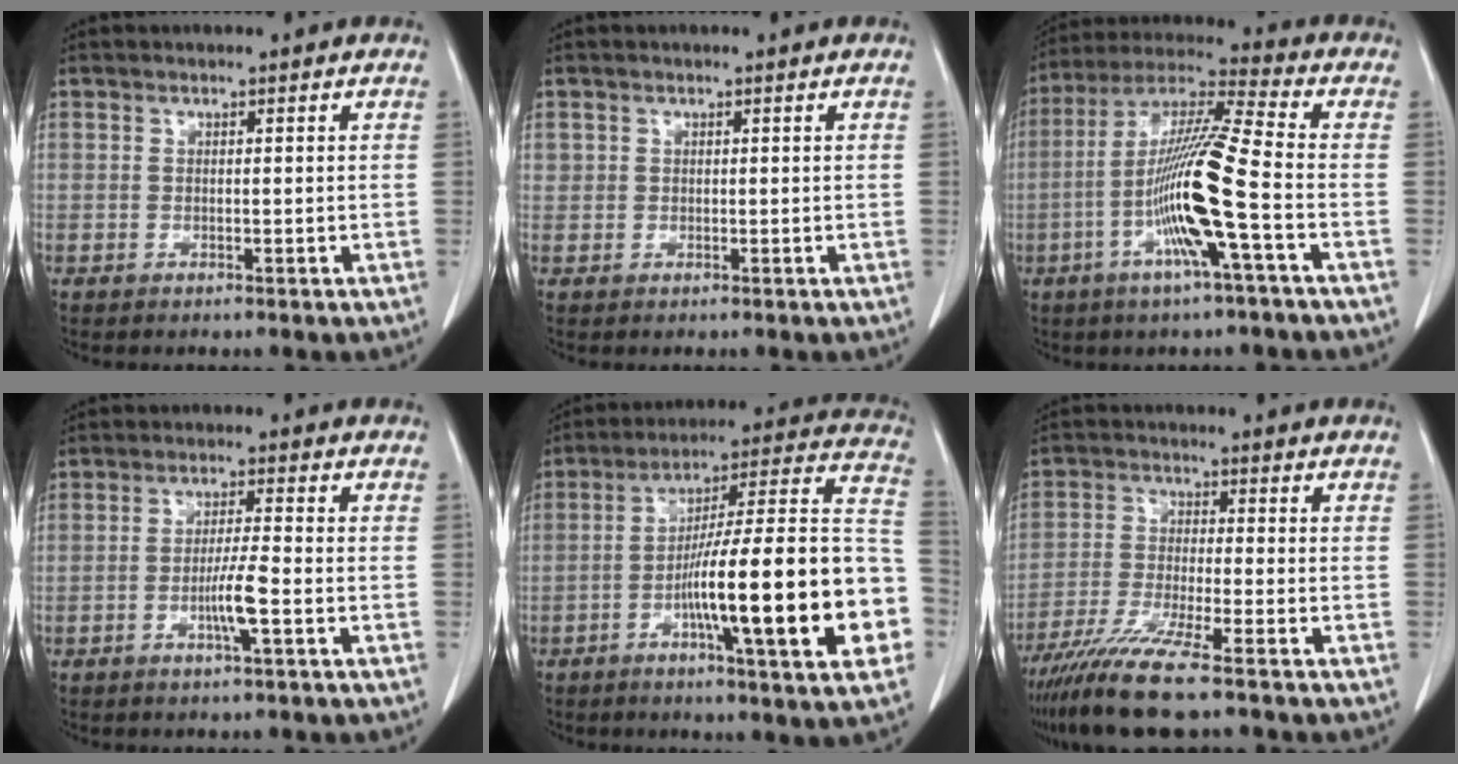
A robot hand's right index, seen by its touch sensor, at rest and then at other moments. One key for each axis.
{"total": 0.8, "fx": 0.3, "fy": 0.7, "fz": 0.0, "tx": 0.012, "ty": 0.003, "tz": 0.003}
{"total": 14.8, "fx": -4.1, "fy": -0.5, "fz": 14.2, "tx": -0.279, "ty": -0.002, "tz": -0.087}
{"total": 4.6, "fx": -1.6, "fy": -0.3, "fz": 4.3, "tx": -0.082, "ty": -0.006, "tz": -0.031}
{"total": 25.7, "fx": -6.4, "fy": 2.0, "fz": 24.8, "tx": -0.286, "ty": 0.014, "tz": -0.100}
{"total": 10.4, "fx": -7.9, "fy": -0.5, "fz": 6.7, "tx": -0.126, "ty": -0.033, "tz": -0.139}